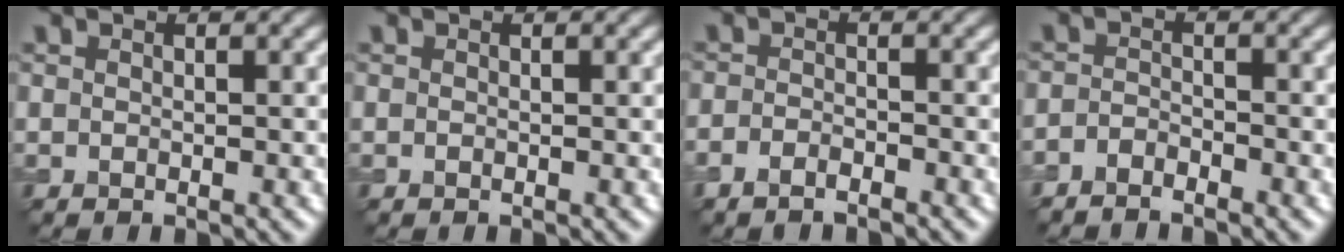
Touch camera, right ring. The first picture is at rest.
{"total": 0.0}
{"total": 1.2, "force": [-1.2, 0.1, 0.3], "torque": [-0.004, -0.001, -0.028]}
{"total": 1.7, "force": [-1.7, 0.1, 0.0], "torque": [0.000, -0.003, -0.040]}